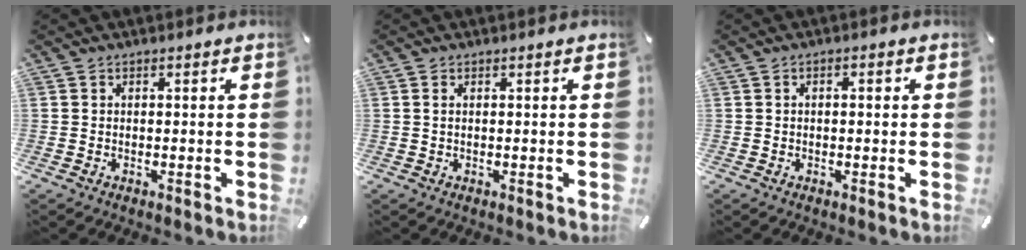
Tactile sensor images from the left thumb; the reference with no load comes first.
{"total": 0.9, "force": [0.2, 0.3, 0.9], "torque": [-0.018, 0.001, 0.003]}
{"total": 1.2, "force": [-0.2, 0.6, 1.1], "torque": [-0.020, 0.003, -0.004]}